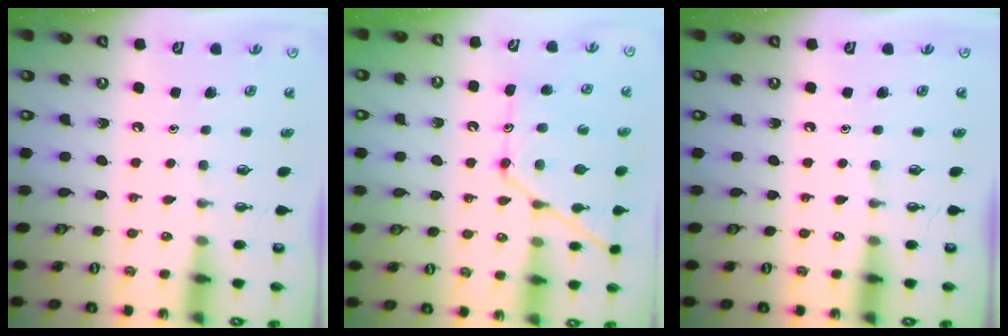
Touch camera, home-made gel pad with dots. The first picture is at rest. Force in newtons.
{"total": 14.0, "press": 14.0, "slide": 1.0}
{"total": 0.0}